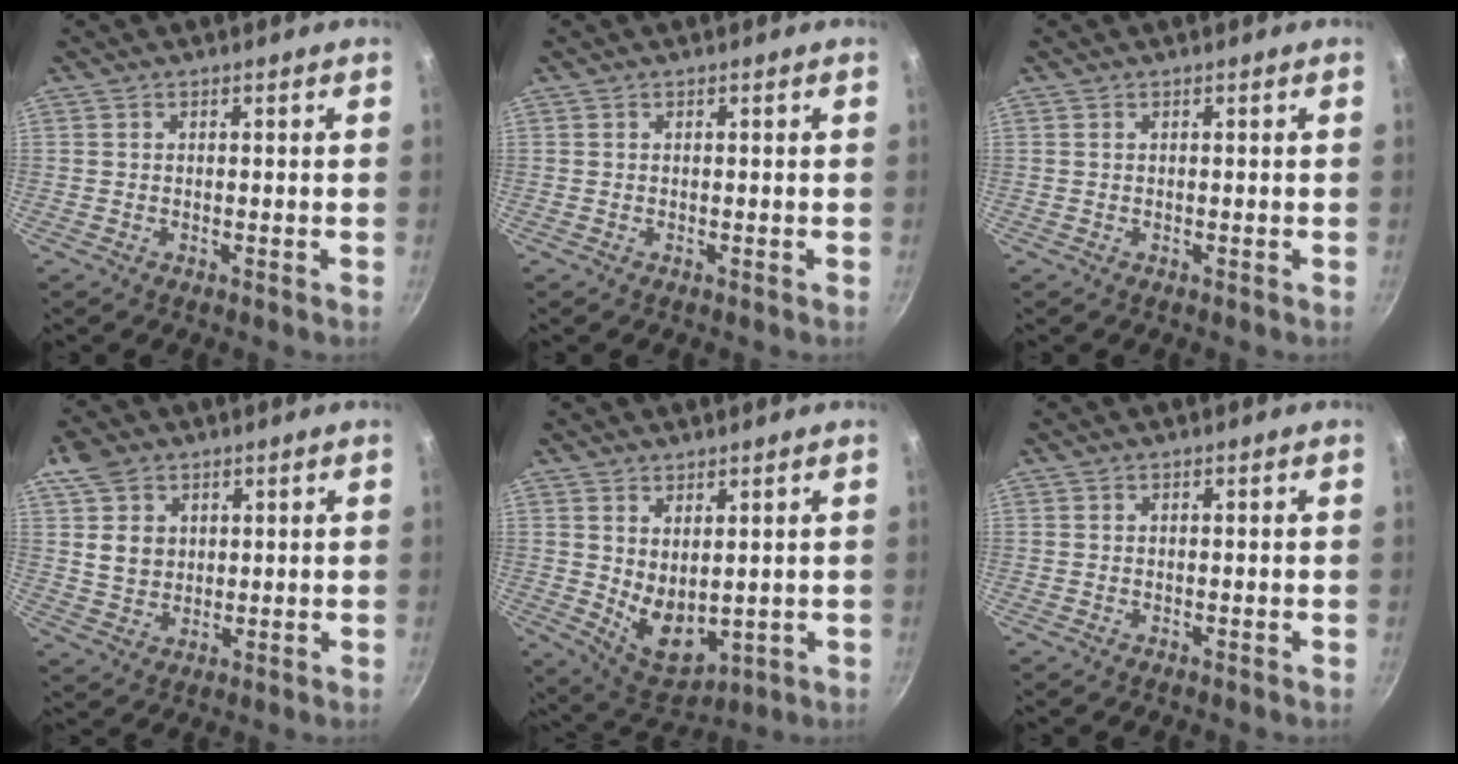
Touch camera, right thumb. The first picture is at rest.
{"total": 0.0}
{"total": 0.0}
{"total": 7.9, "force": [2.8, 6.2, 4.0], "torque": [-0.047, -0.012, 0.053]}
{"total": 8.7, "force": [1.9, 5.1, 6.7], "torque": [-0.089, -0.036, 0.055]}
{"total": 0.0}